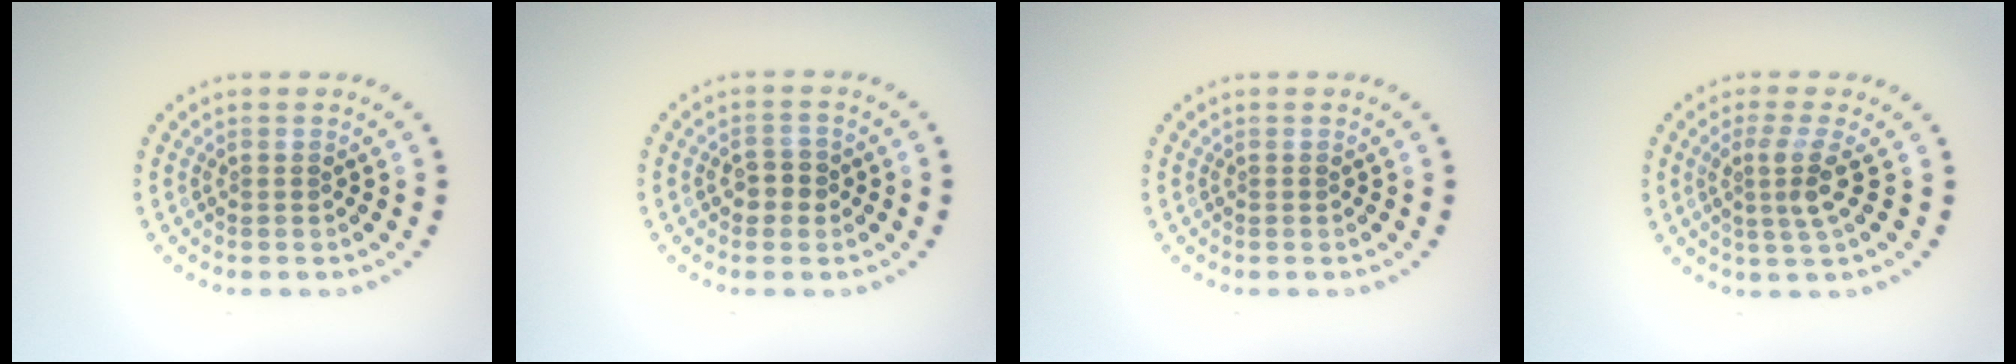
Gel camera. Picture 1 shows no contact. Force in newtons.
{"total": 1.9, "press": 1.9, "slide": 0.4}
{"total": 0.0}
{"total": 2.8, "press": 2.0, "slide": 1.9}